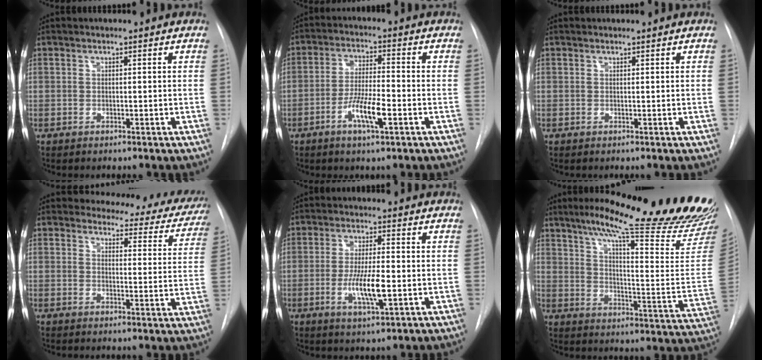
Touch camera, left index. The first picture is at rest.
{"total": 7.1, "force": [-3.4, 1.0, 6.1], "torque": [-0.118, -0.010, -0.063]}
{"total": 0.0}
{"total": 14.7, "force": [13.8, 4.5, 2.3], "torque": [0.013, -0.069, 0.124]}
{"total": 7.3, "force": [-2.0, 1.2, 7.0], "torque": [-0.133, -0.016, -0.035]}
{"total": 28.0, "force": [22.8, 0.8, 16.2], "torque": [-0.220, -0.091, 0.299]}